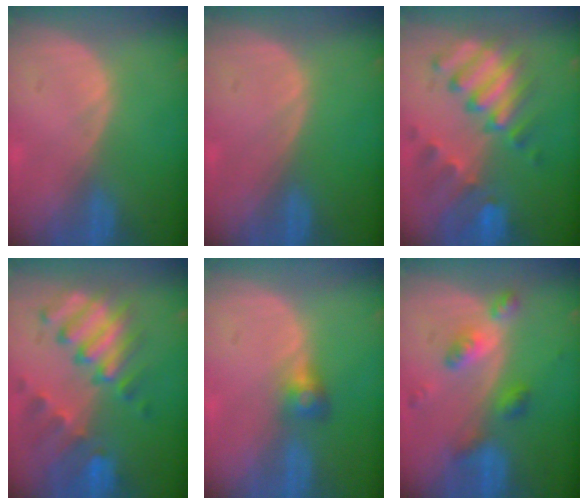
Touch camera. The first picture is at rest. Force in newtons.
{"total": 0.0}
{"total": 10.0, "press": 8.8, "slide": 4.8}
{"total": 10.1, "press": 8.8, "slide": 4.8}
{"total": 2.8, "press": 2.6, "slide": 0.9}
{"total": 6.0, "press": 5.3, "slide": 2.9}